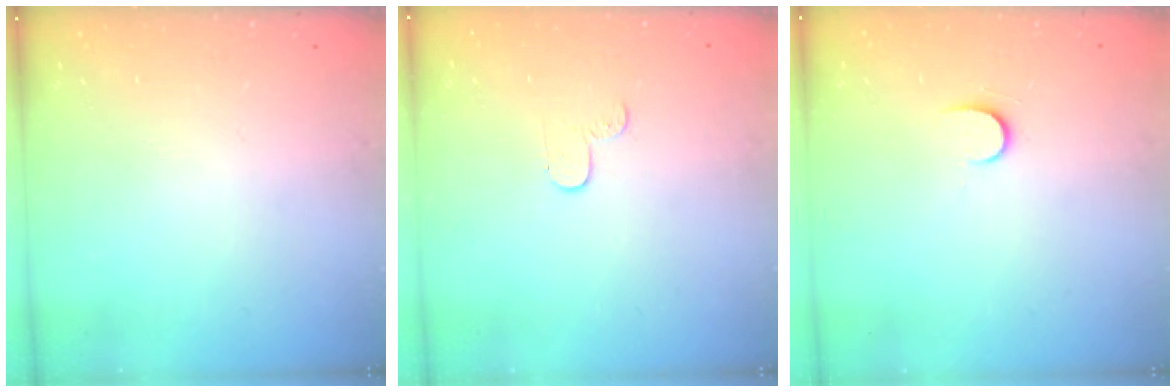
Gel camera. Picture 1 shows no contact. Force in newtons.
{"total": 3.3, "press": 3.3, "slide": 0.4}
{"total": 7.0, "press": 7.0, "slide": 0.8}